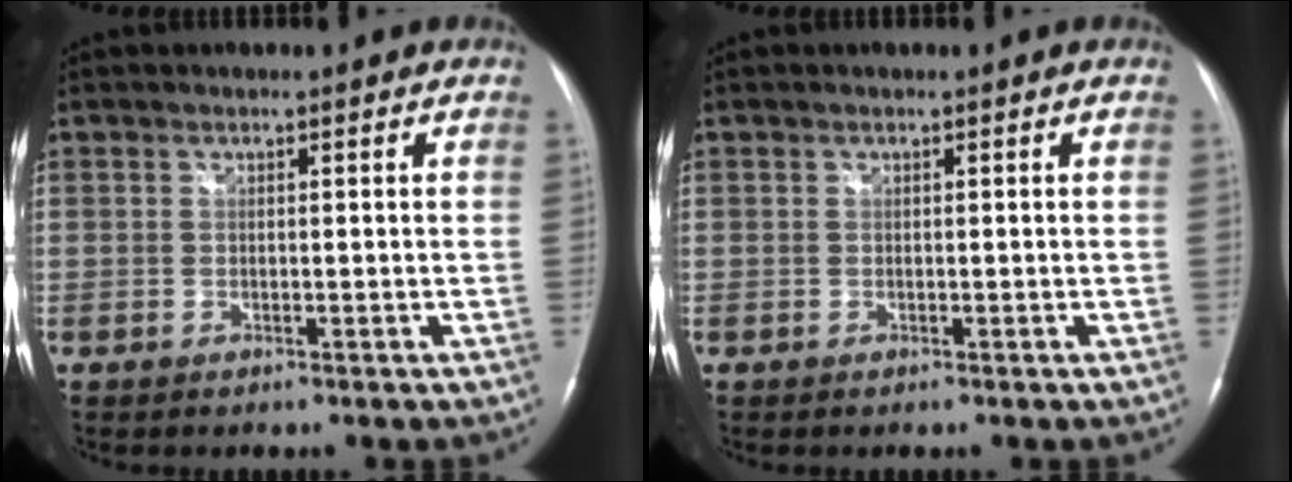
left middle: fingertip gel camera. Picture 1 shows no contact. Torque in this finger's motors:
{"motor_torque": [-0.07, 0.02, 0.02, 0.00]}